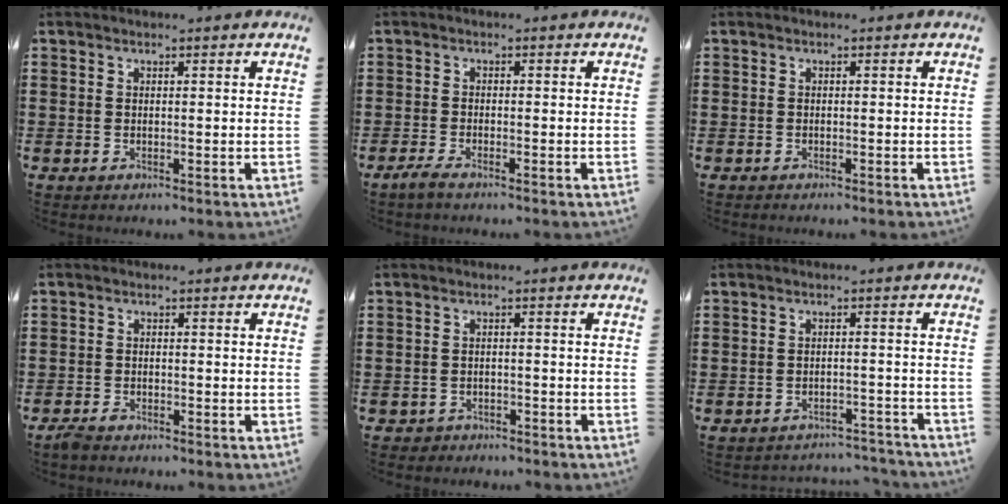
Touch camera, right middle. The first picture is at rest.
{"total": 1.8, "force": [-1.4, 0.3, 1.0], "torque": [-0.025, 0.001, -0.031]}
{"total": 0.6, "force": [-0.5, 0.1, -0.1], "torque": [0.000, 0.002, -0.012]}
{"total": 1.5, "force": [-1.3, 0.4, 0.7], "torque": [-0.024, -0.004, -0.028]}
{"total": 1.7, "force": [-1.5, 0.7, -0.2], "torque": [-0.003, 0.004, -0.036]}
{"total": 3.0, "force": [-2.9, 0.4, 0.0], "torque": [-0.006, 0.001, -0.063]}